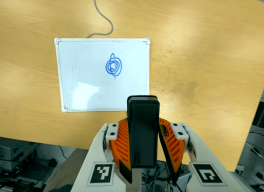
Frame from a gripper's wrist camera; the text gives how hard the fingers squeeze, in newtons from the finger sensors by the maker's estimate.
{"total": 5.6, "left": 4.3, "right": 6.9}